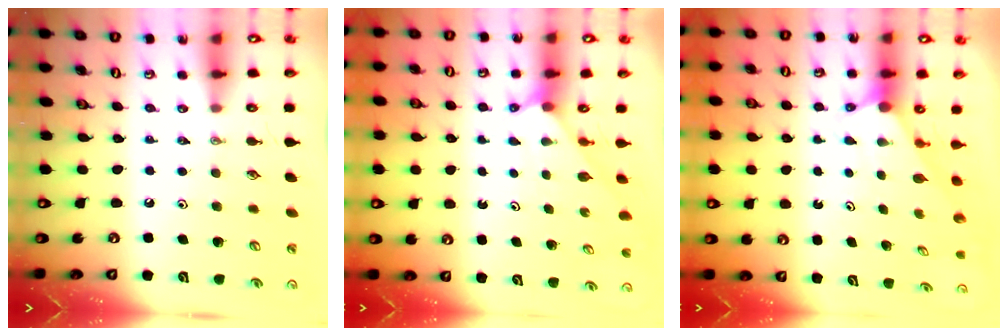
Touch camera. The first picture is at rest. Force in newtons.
{"total": 2.1, "press": 2.1, "slide": 0.2}
{"total": 2.9, "press": 2.9, "slide": 0.0}